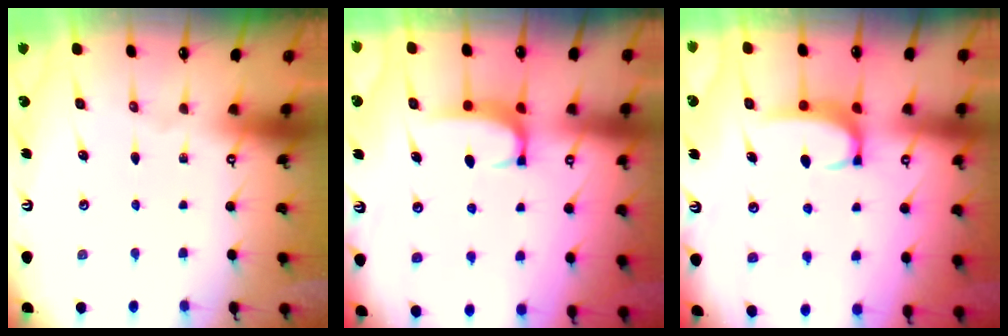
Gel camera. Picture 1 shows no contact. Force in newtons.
{"total": 1.7, "press": 1.6, "slide": 0.6}
{"total": 3.4, "press": 3.4, "slide": 0.4}